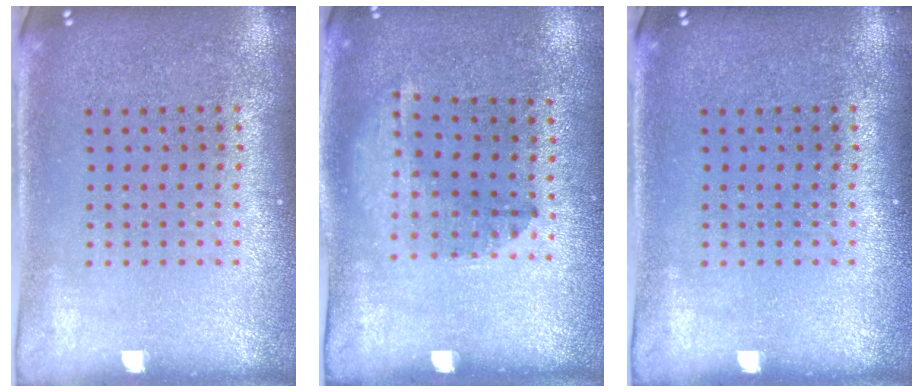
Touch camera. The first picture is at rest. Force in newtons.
{"total": 1.3, "press": 0.8, "slide": 1.0}
{"total": 0.0}